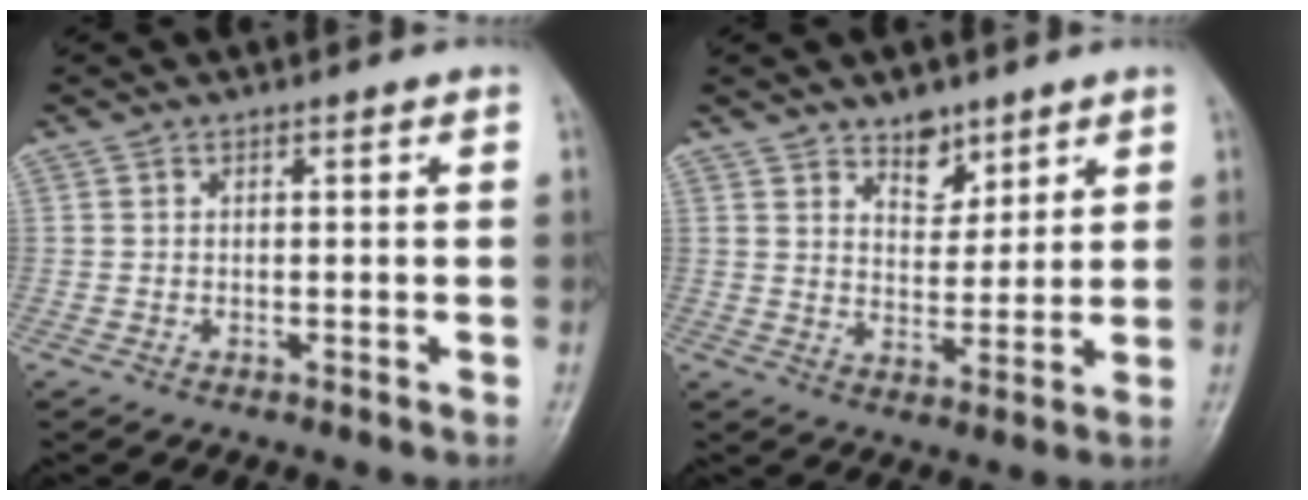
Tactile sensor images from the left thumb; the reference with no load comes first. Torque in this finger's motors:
{"motor_torque": [-0.13, -0.10, -0.30, -0.19, -0.03]}